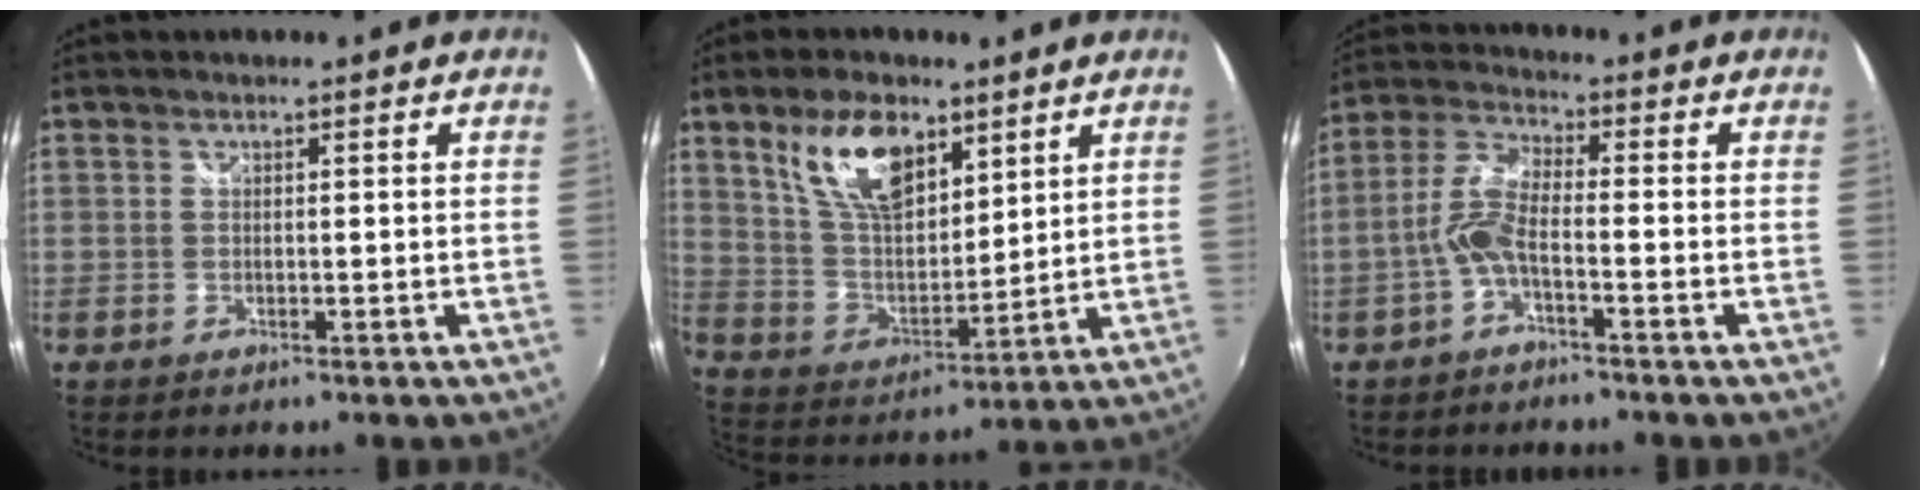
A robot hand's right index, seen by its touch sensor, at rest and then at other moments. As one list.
[{"total": 14.0, "force": [8.0, 6.8, 9.3], "torque": [-0.171, 0.010, 0.160]}, {"total": 5.7, "force": [-2.2, 1.5, 5.0], "torque": [-0.118, 0.016, -0.044]}]